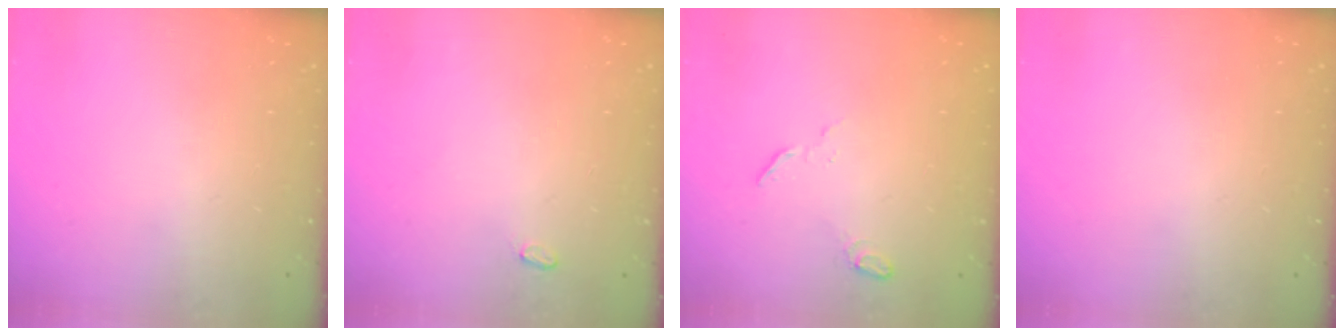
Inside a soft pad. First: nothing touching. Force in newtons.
{"total": 2.8, "press": 2.8, "slide": 0.4}
{"total": 4.2, "press": 4.2, "slide": 0.5}
{"total": 0.0}